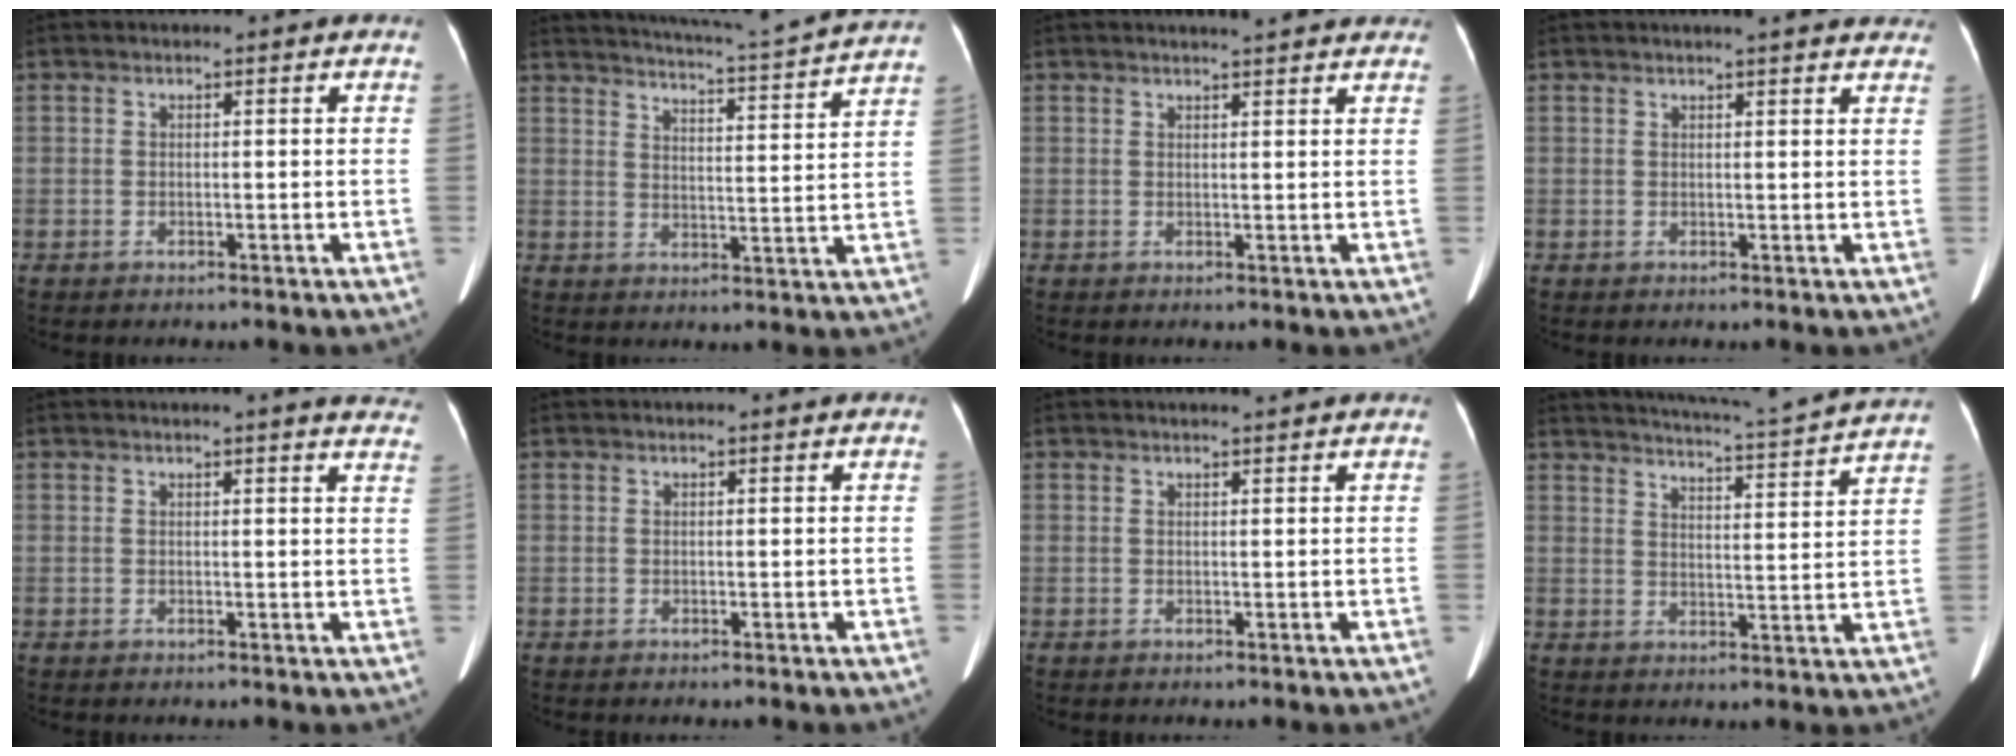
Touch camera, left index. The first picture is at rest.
{"total": 16.7, "force": [15.8, -1.9, 5.2], "torque": [-0.099, -0.043, 0.203]}
{"total": 6.6, "force": [5.9, 1.1, 2.8], "torque": [-0.034, 0.013, 0.064]}
{"total": 10.0, "force": [8.8, 1.7, 4.3], "torque": [-0.041, 0.011, 0.089]}
{"total": 10.2, "force": [9.4, 0.9, 4.0], "torque": [-0.027, -0.025, 0.077]}
{"total": 0.8, "force": [0.7, 0.1, 0.3], "torque": [-0.009, 0.009, 0.012]}
{"total": 2.0, "force": [1.9, -0.1, 0.8], "torque": [-0.010, 0.007, 0.029]}
{"total": 17.4, "force": [16.4, -1.6, 5.5], "torque": [-0.105, -0.041, 0.209]}